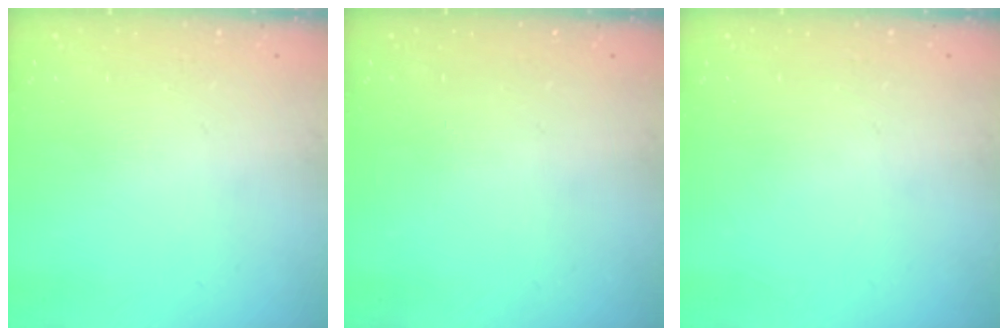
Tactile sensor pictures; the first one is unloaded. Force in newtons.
{"total": 0.0}
{"total": 0.0}